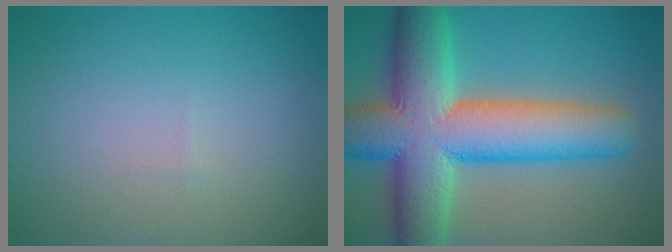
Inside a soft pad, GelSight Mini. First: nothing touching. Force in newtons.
{"total": 13.8, "press": 13.7, "slide": 0.7}